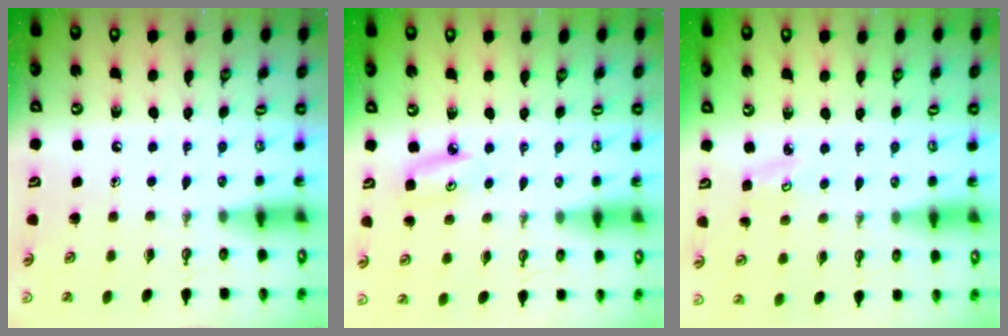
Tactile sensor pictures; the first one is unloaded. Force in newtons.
{"total": 6.5, "press": 6.5, "slide": 0.3}
{"total": 2.9, "press": 2.9, "slide": 0.4}